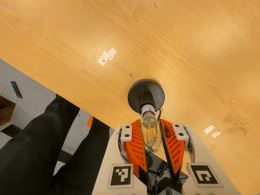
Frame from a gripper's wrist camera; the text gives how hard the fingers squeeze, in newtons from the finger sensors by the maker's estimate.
{"total": 13.4, "left": 14.6, "right": 12.2}